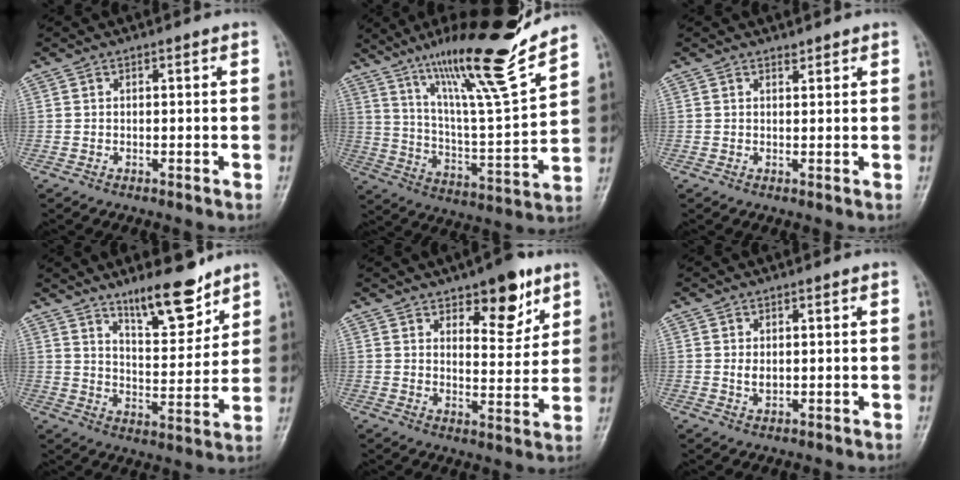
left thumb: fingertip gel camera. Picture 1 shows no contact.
{"total": 21.4, "force": [15.9, 2.0, 14.2], "torque": [-0.205, -0.084, 0.272]}
{"total": 1.0, "force": [0.9, 0.3, 0.2], "torque": [-0.001, -0.009, 0.013]}
{"total": 11.9, "force": [8.9, 3.6, 7.0], "torque": [-0.087, -0.072, 0.151]}
{"total": 10.7, "force": [6.6, 4.6, 7.1], "torque": [-0.069, -0.042, 0.099]}
{"total": 2.2, "force": [0.6, 1.2, 1.7], "torque": [-0.027, -0.007, 0.015]}